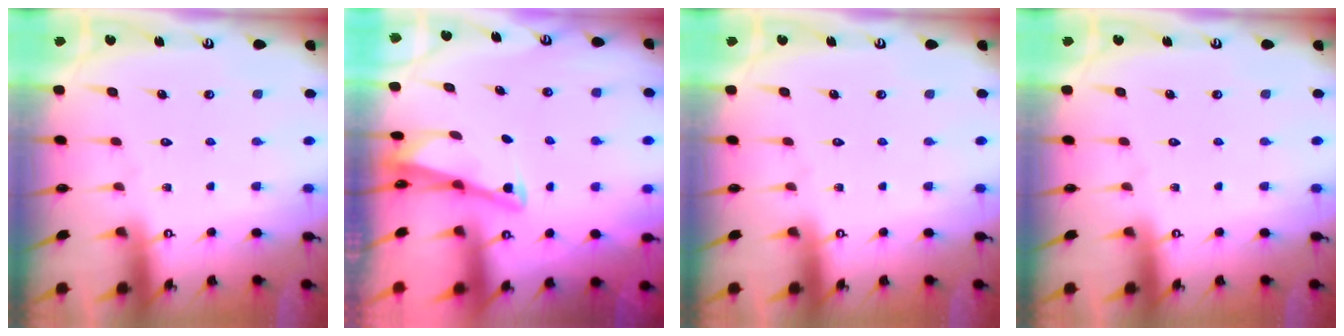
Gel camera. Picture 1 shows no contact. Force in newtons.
{"total": 2.8, "press": 2.8, "slide": 0.4}
{"total": 0.0}
{"total": 0.0}